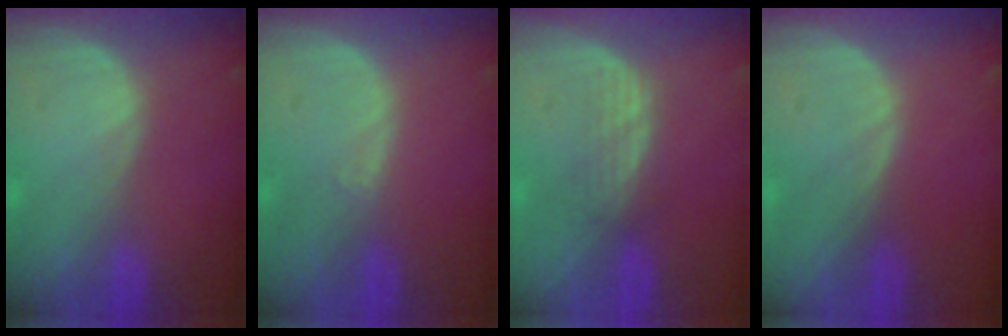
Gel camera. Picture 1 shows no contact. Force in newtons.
{"total": 0.6, "press": 0.4, "slide": 0.4}
{"total": 2.8, "press": 2.6, "slide": 1.0}
{"total": 0.0}